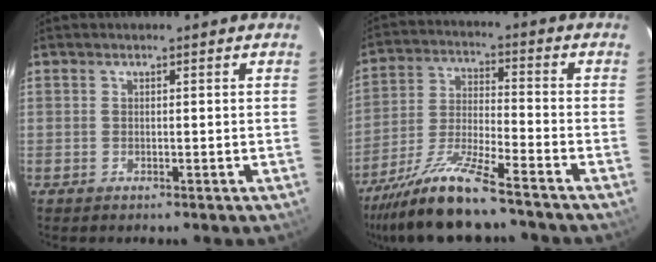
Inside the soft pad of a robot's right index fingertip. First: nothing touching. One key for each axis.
{"total": 11.7, "fx": -9.9, "fy": 0.4, "fz": 6.3, "tx": -0.136, "ty": -0.006, "tz": -0.186}